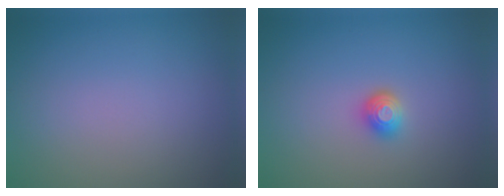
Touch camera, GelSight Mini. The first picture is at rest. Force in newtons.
{"total": 1.5, "press": 1.3, "slide": 0.8}